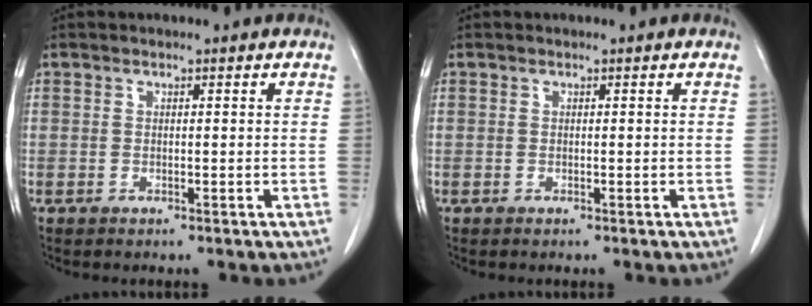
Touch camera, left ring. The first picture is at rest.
{"total": 0.0}